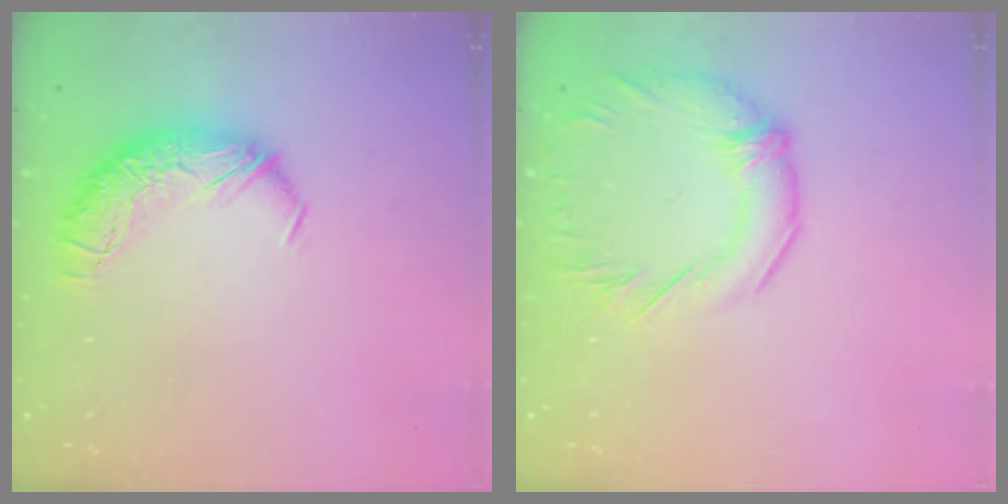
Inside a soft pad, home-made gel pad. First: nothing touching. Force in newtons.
{"total": 1.1, "press": 0.6, "slide": 1.0}